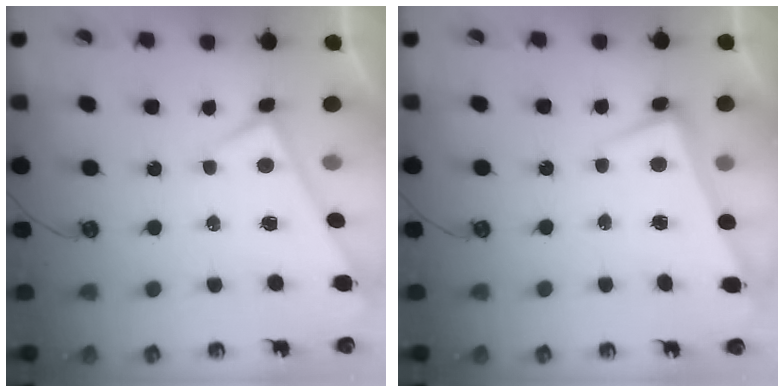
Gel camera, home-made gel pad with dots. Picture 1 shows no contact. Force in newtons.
{"total": 1.9, "press": 1.3, "slide": 1.4}